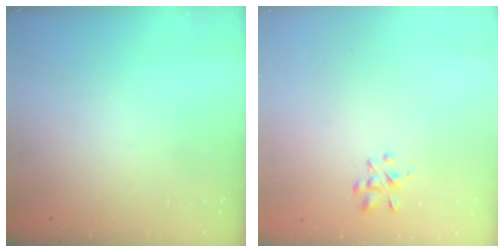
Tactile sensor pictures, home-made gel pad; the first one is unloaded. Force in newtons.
{"total": 2.9, "press": 2.7, "slide": 1.2}